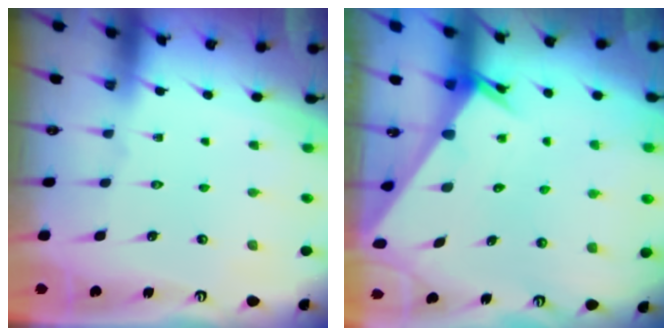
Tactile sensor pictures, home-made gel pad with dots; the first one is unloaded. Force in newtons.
{"total": 2.1, "press": 2.1, "slide": 0.1}